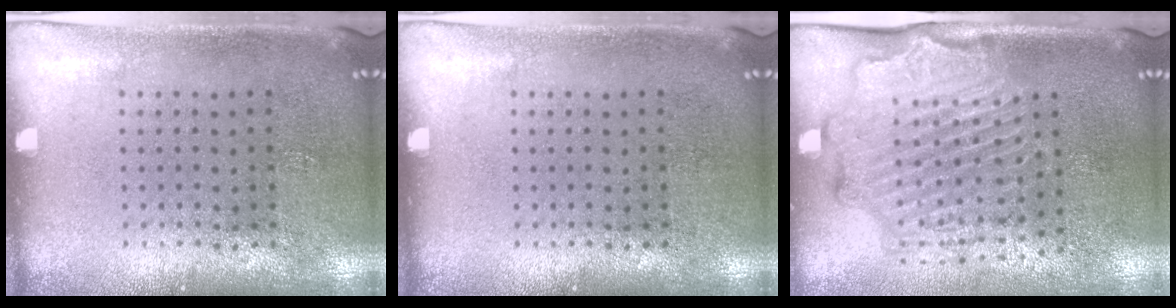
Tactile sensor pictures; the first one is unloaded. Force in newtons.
{"total": 0.0}
{"total": 2.2, "press": 2.2, "slide": 0.2}